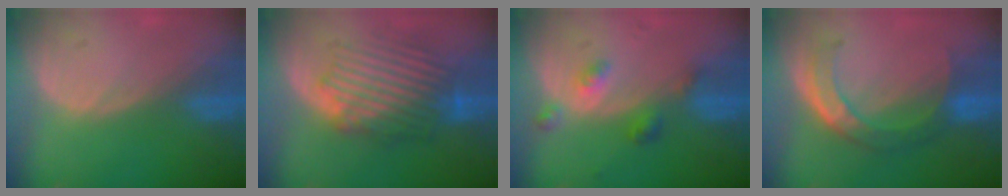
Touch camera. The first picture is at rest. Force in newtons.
{"total": 8.8, "press": 8.5, "slide": 2.2}
{"total": 4.5, "press": 4.0, "slide": 1.9}
{"total": 8.1, "press": 6.7, "slide": 4.4}